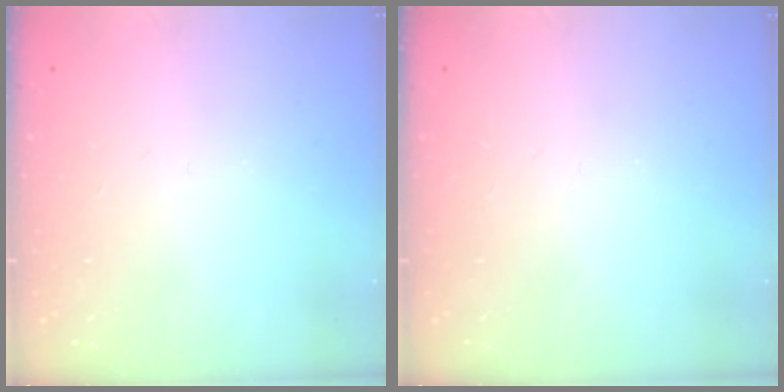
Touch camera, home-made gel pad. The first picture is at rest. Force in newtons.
{"total": 0.0}